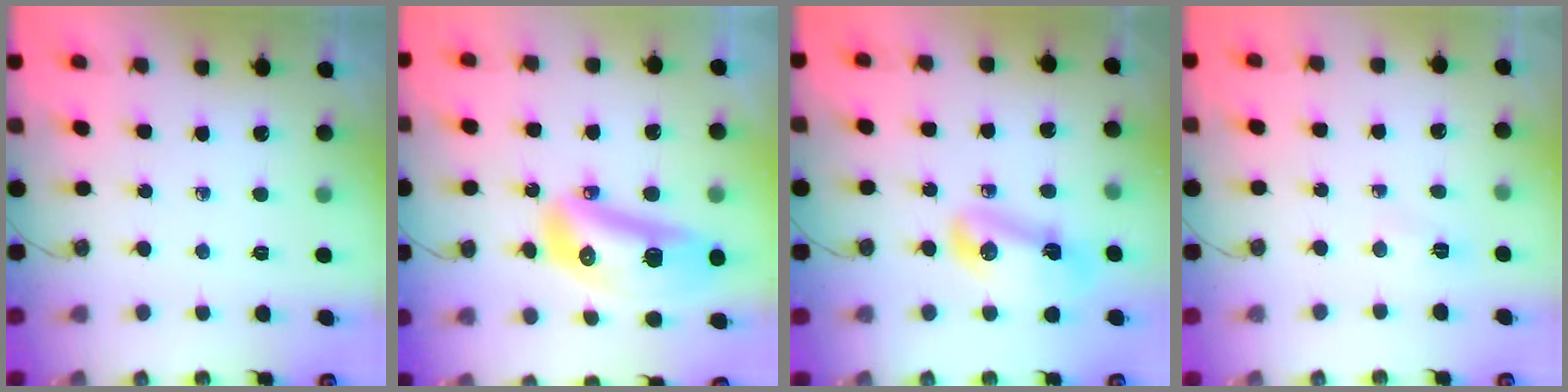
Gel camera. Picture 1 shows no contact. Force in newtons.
{"total": 15.9, "press": 15.8, "slide": 2.0}
{"total": 8.2, "press": 8.1, "slide": 0.9}
{"total": 3.1, "press": 2.5, "slide": 1.8}